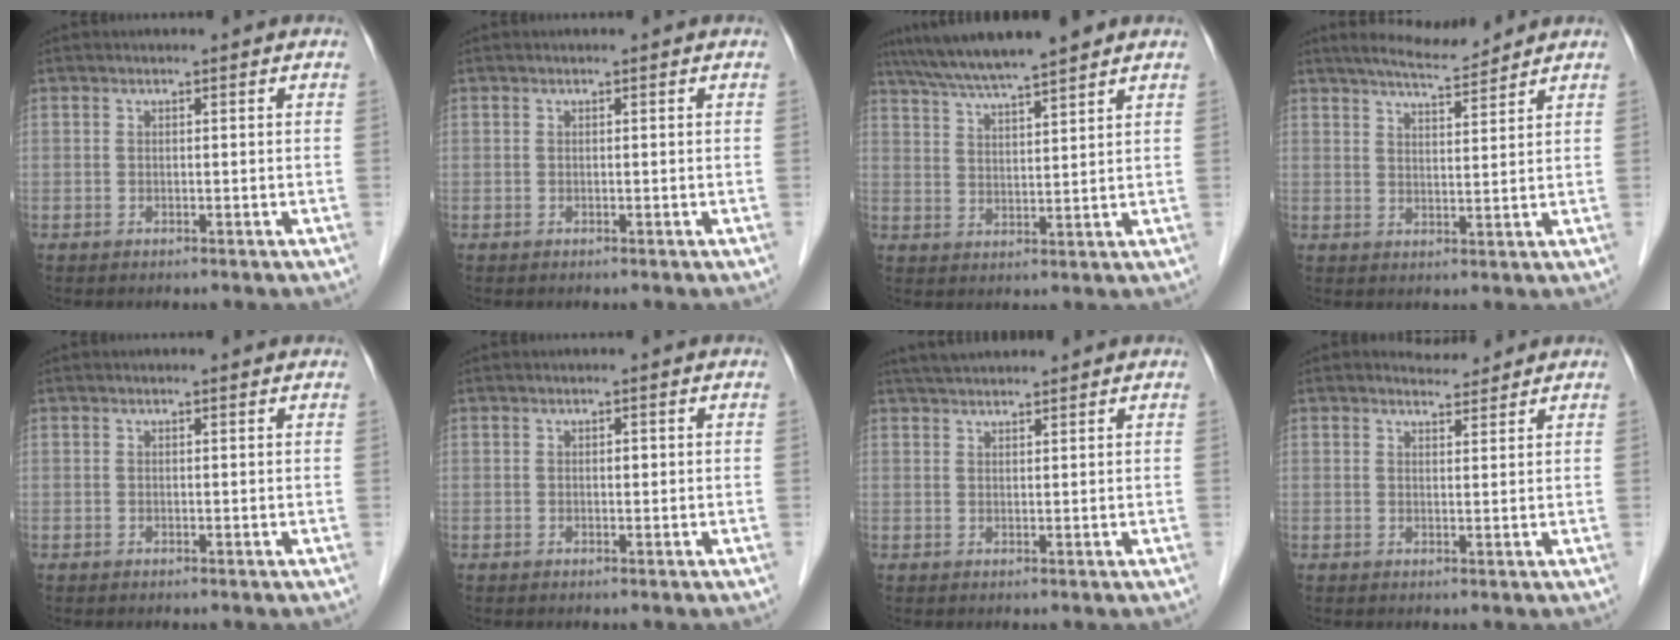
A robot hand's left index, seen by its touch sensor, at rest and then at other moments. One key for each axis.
{"total": 0.0}
{"total": 10.8, "fx": 9.3, "fy": 0.0, "fz": 5.6, "tx": -0.100, "ty": 0.026, "tz": 0.151}
{"total": 6.5, "fx": 6.0, "fy": 0.4, "fz": 2.4, "tx": -0.045, "ty": 0.007, "tz": 0.101}
{"total": 0.0}
{"total": 0.7, "fx": 0.1, "fy": 0.4, "fz": 0.5, "tx": -0.009, "ty": 0.001, "tz": 0.001}
{"total": 4.8, "fx": 4.4, "fy": 0.6, "fz": 1.9, "tx": -0.030, "ty": 0.033, "tz": 0.078}
{"total": 2.4, "fx": 2.3, "fy": 0.5, "fz": 0.0, "tx": -0.004, "ty": 0.001, "tz": 0.039}